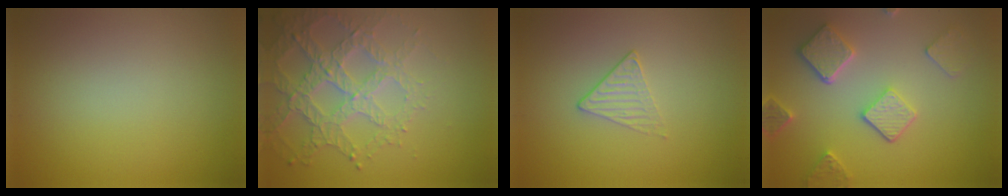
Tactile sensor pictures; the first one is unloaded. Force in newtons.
{"total": 4.7, "press": 4.1, "slide": 2.2}
{"total": 1.3, "press": 0.9, "slide": 0.9}
{"total": 5.1, "press": 3.9, "slide": 3.3}